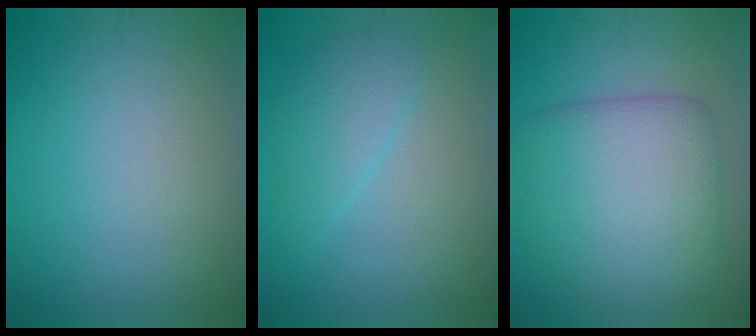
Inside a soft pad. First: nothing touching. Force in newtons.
{"total": 2.5, "press": 2.5, "slide": 0.2}
{"total": 8.2, "press": 8.2, "slide": 0.2}